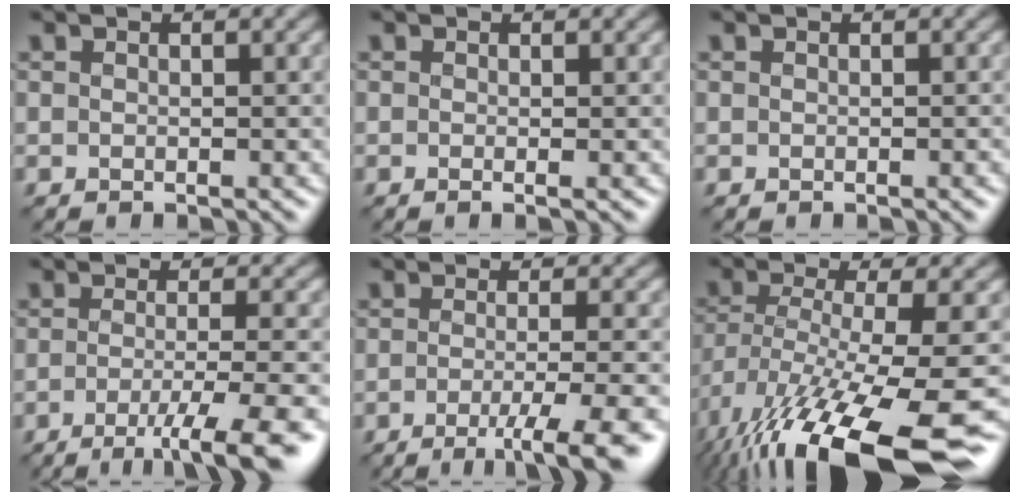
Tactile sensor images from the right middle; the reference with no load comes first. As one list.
[{"total": 1.0, "force": [-0.1, 0.3, 0.9], "torque": [-0.012, -0.004, -0.007]}, {"total": 0.8, "force": [-0.2, 0.3, 0.7], "torque": [-0.004, 0.001, -0.003]}, {"total": 6.3, "force": [-3.1, 1.2, 5.4], "torque": [-0.076, -0.003, -0.054]}, {"total": 5.7, "force": [-2.6, 1.1, 5.0], "torque": [-0.068, -0.004, -0.044]}, {"total": 15.8, "force": [-8.9, 4.0, 12.5], "torque": [-0.252, -0.035, -0.131]}]